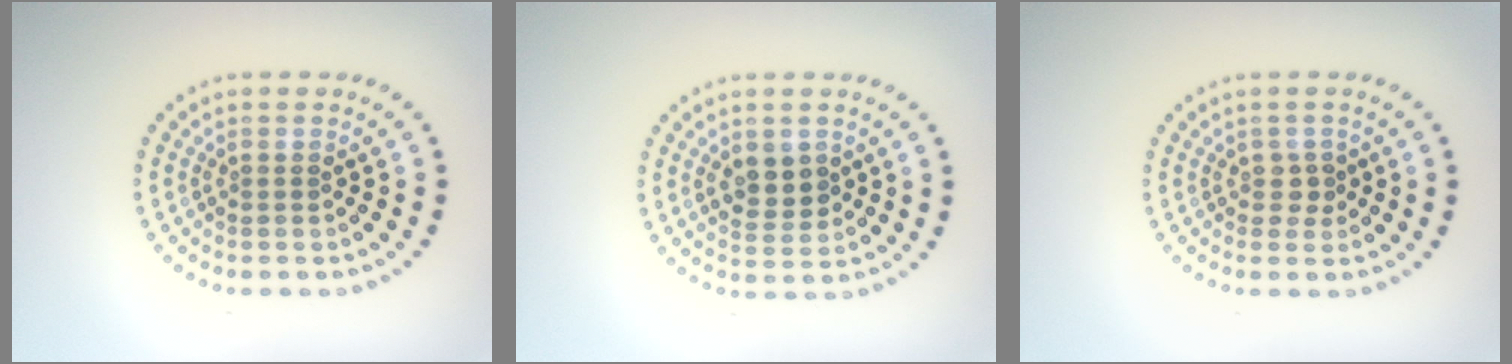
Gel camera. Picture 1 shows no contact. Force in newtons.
{"total": 2.9, "press": 2.8, "slide": 0.4}
{"total": 1.2, "press": 1.1, "slide": 0.6}